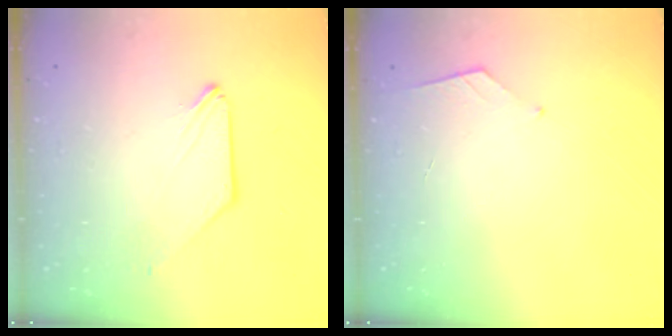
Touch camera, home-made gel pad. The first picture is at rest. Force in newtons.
{"total": 4.6, "press": 4.6, "slide": 0.7}